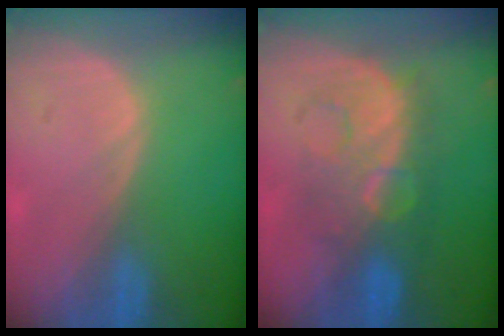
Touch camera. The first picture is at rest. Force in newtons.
{"total": 8.0, "press": 8.0, "slide": 0.7}